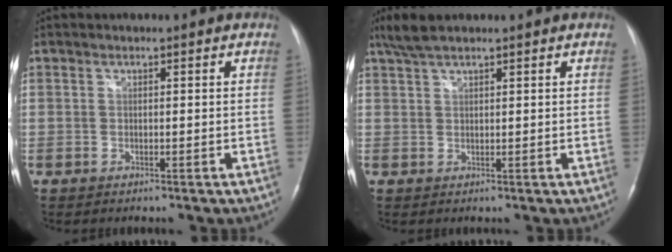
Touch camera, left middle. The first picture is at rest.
{"total": 3.8, "force": [3.1, 0.6, 2.1], "torque": [-0.054, 0.013, 0.065]}